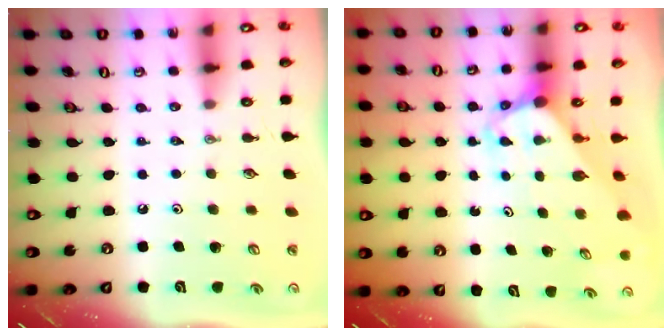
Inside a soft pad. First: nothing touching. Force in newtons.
{"total": 3.5, "press": 3.5, "slide": 0.1}